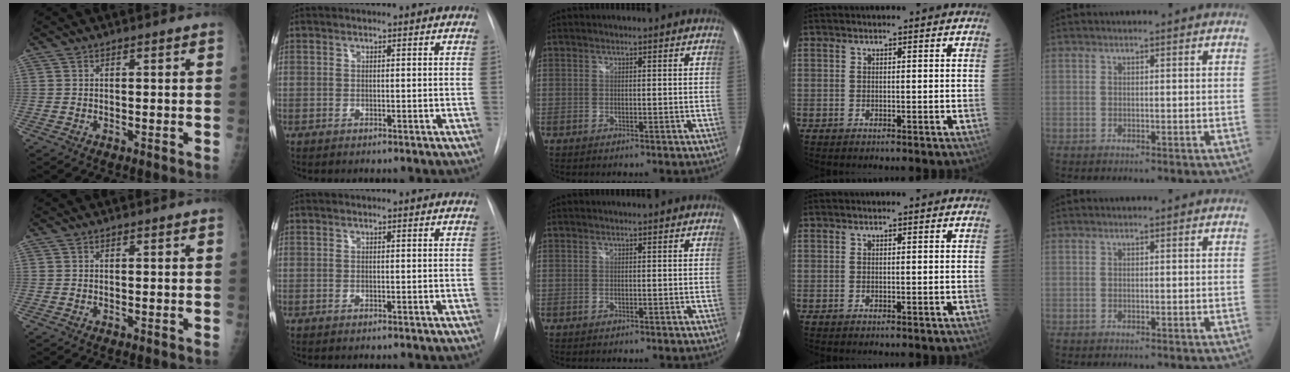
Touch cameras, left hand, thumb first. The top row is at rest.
{}